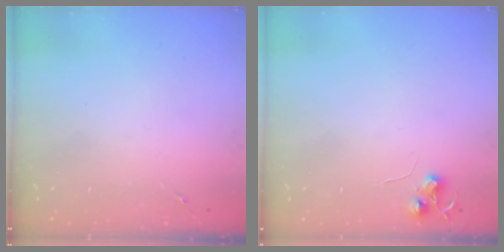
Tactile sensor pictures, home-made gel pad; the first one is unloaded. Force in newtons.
{"total": 6.0, "press": 6.0, "slide": 0.5}